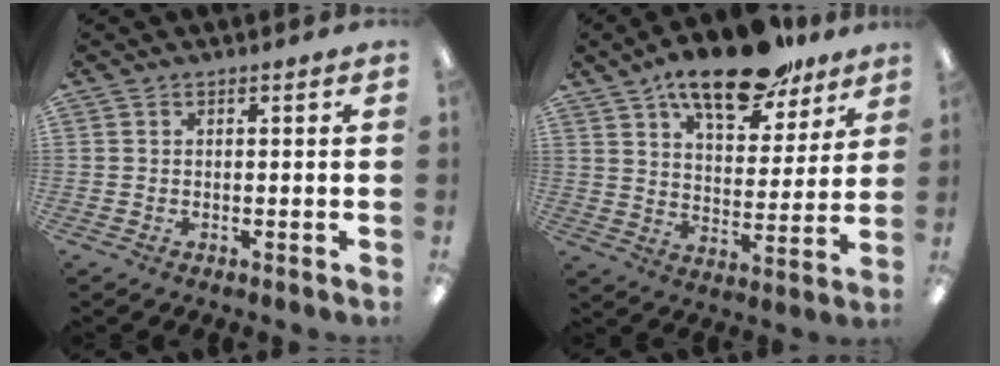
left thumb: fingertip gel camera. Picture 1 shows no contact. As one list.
[{"total": 17.4, "force": [13.0, 6.5, 9.5], "torque": [-0.151, -0.069, 0.221]}]